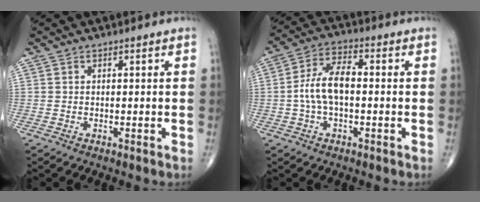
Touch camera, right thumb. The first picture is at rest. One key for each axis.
{"total": 8.7, "fx": -0.6, "fy": 4.3, "fz": 7.5, "tx": -0.152, "ty": 0.027, "tz": -0.018}